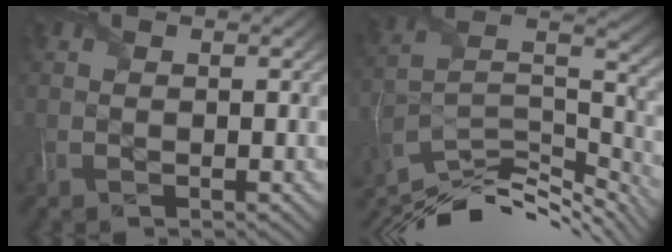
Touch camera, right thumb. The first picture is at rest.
{"total": 13.6, "force": [-11.2, 3.7, 6.8], "torque": [-0.139, 0.001, -0.187]}